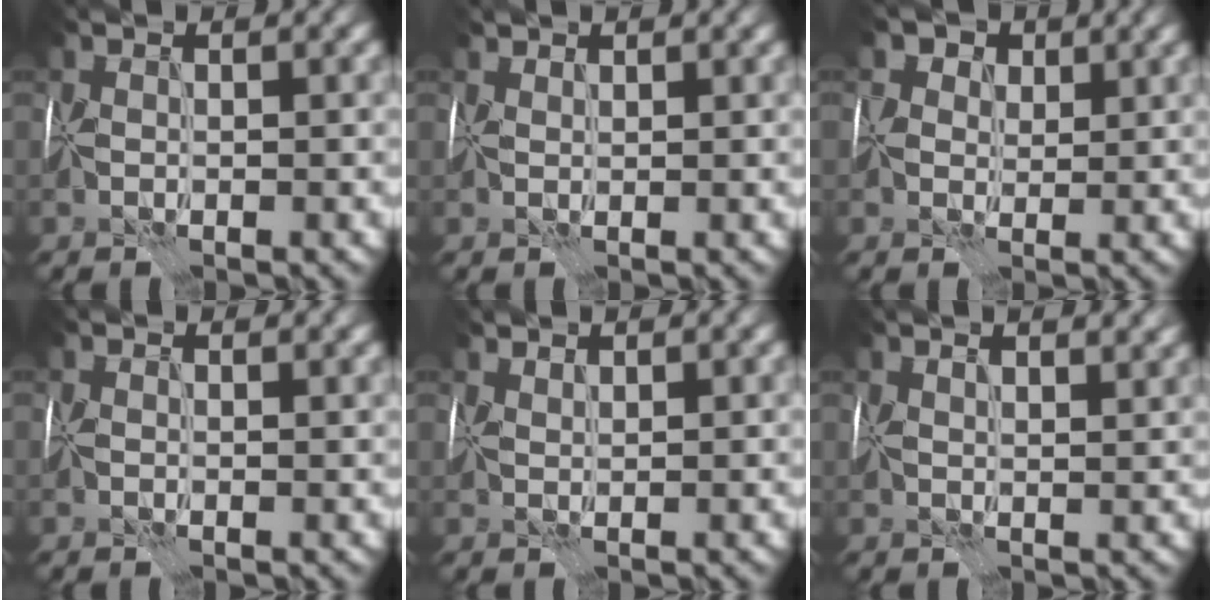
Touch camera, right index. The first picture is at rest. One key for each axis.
{"total": 1.3, "fx": 1.2, "fy": 0.4, "fz": 0.3, "tx": -0.011, "ty": 0.004, "tz": 0.024}
{"total": 3.7, "fx": 1.9, "fy": 2.8, "fz": 1.4, "tx": -0.029, "ty": -0.003, "tz": 0.028}
{"total": 1.0, "fx": 0.7, "fy": 0.5, "fz": 0.4, "tx": -0.011, "ty": 0.000, "tz": 0.011}
{"total": 2.2, "fx": 2.0, "fy": 0.5, "fz": 0.7, "tx": -0.015, "ty": 0.004, "tz": 0.035}
{"total": 6.0, "fx": 3.8, "fy": 2.5, "fz": 3.8, "tx": -0.055, "ty": 0.031, "tz": 0.043}